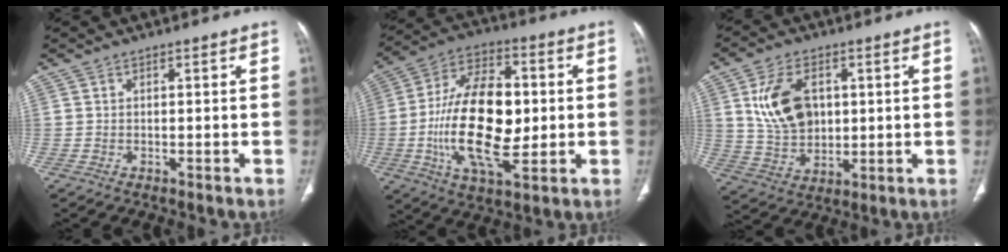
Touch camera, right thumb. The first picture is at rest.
{"total": 21.6, "force": [-1.2, 10.9, 18.6], "torque": [-0.320, 0.009, -0.016]}
{"total": 12.2, "force": [2.9, 8.2, 8.5], "torque": [-0.136, -0.010, 0.064]}